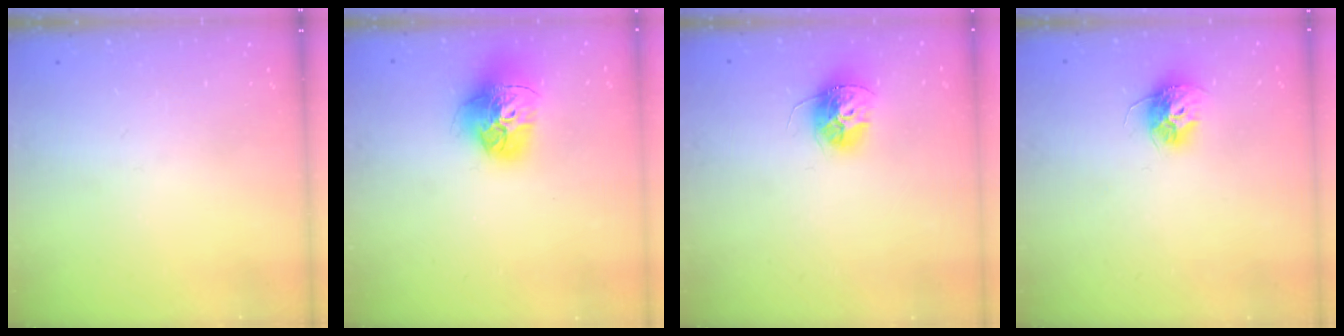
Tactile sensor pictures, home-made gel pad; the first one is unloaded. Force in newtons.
{"total": 16.9, "press": 16.8, "slide": 1.7}
{"total": 11.1, "press": 11.1, "slide": 0.5}
{"total": 10.3, "press": 10.3, "slide": 0.7}